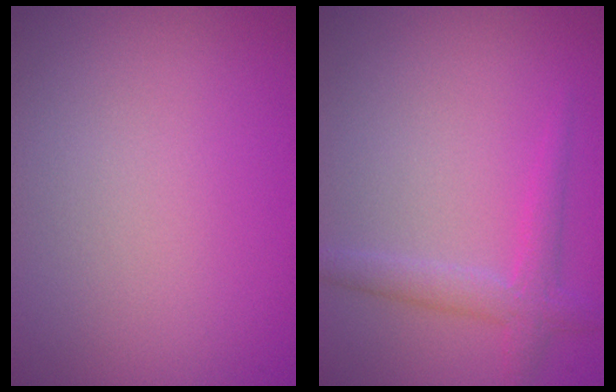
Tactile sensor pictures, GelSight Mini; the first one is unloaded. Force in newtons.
{"total": 2.3, "press": 2.3, "slide": 0.0}